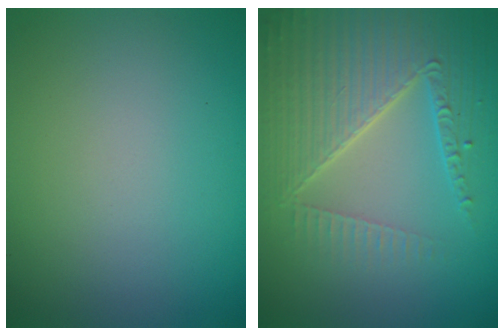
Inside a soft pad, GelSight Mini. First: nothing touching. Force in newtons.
{"total": 6.2, "press": 5.0, "slide": 3.7}